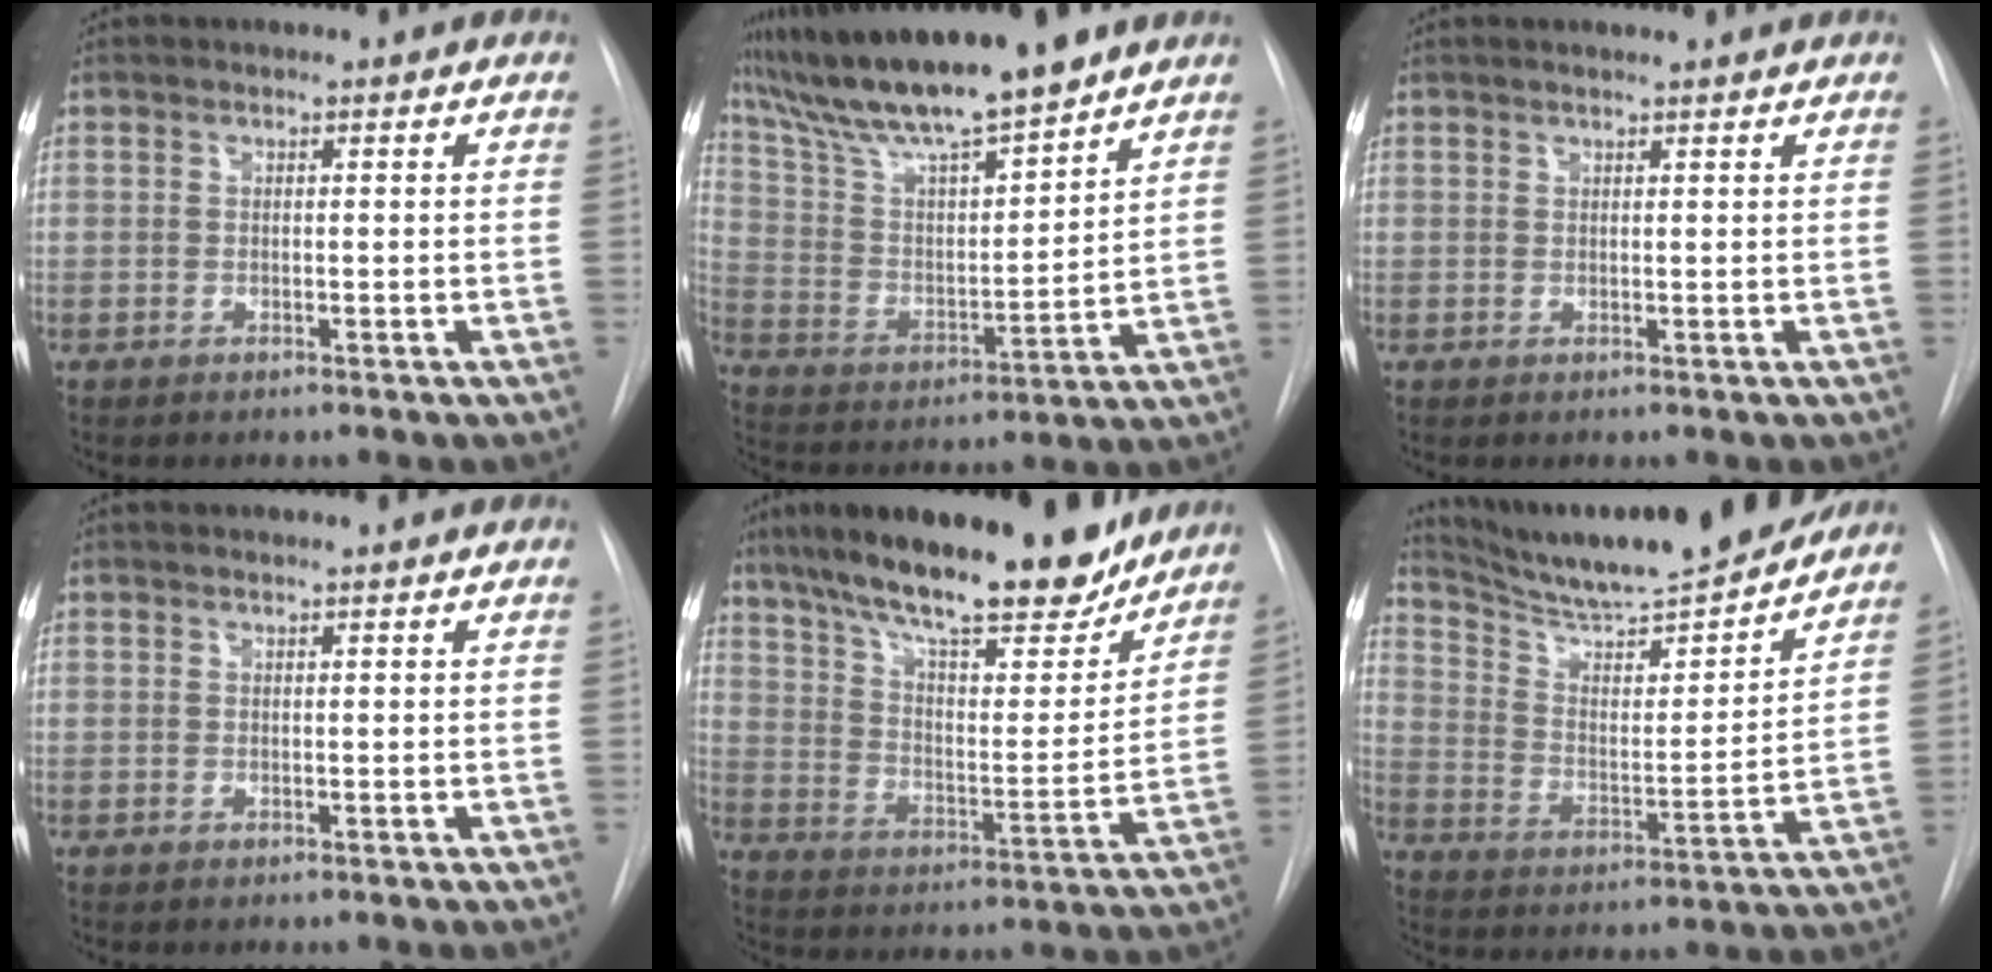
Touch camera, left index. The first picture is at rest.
{"total": 16.7, "force": [14.2, 0.7, 8.7], "torque": [-0.156, 0.005, 0.258]}
{"total": 4.0, "force": [3.6, 0.0, 1.8], "torque": [-0.024, 0.018, 0.043]}
{"total": 1.4, "force": [1.3, -0.1, 0.6], "torque": [-0.009, 0.013, 0.019]}
{"total": 23.0, "force": [18.8, 5.2, 12.2], "torque": [-0.202, 0.004, 0.284]}
{"total": 20.4, "force": [18.7, 1.1, 8.1], "torque": [-0.138, -0.026, 0.288]}